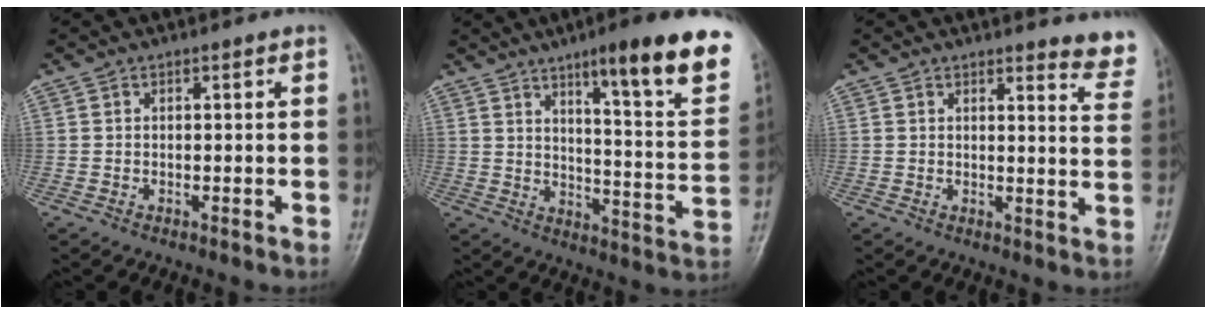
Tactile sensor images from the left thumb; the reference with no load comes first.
{"total": 20.4, "force": [12.1, 3.0, 16.2], "torque": [-0.196, -0.055, 0.169]}
{"total": 6.7, "force": [6.4, 1.3, 1.6], "torque": [0.011, -0.050, 0.051]}